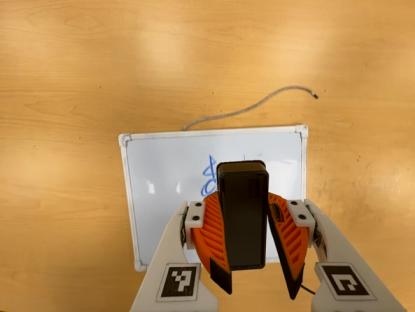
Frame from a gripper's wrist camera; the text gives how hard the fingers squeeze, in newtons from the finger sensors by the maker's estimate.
{"total": 8.7, "left": 9.1, "right": 8.3}